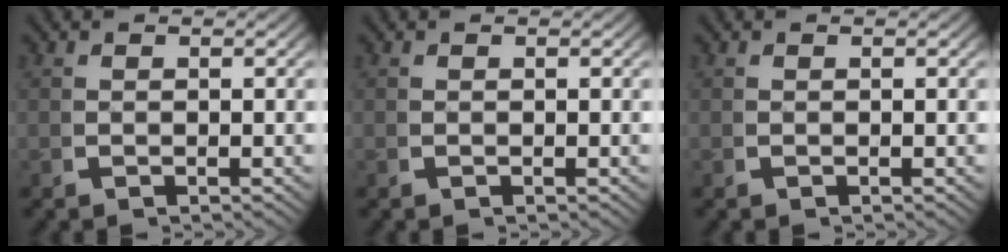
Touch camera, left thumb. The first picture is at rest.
{"total": 0.0}
{"total": 0.0}